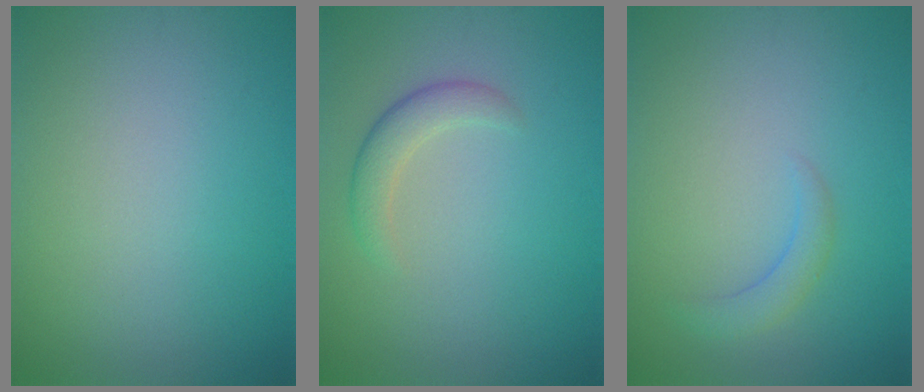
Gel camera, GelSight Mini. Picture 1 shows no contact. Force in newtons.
{"total": 2.3, "press": 2.3, "slide": 0.2}
{"total": 1.7, "press": 1.7, "slide": 0.3}